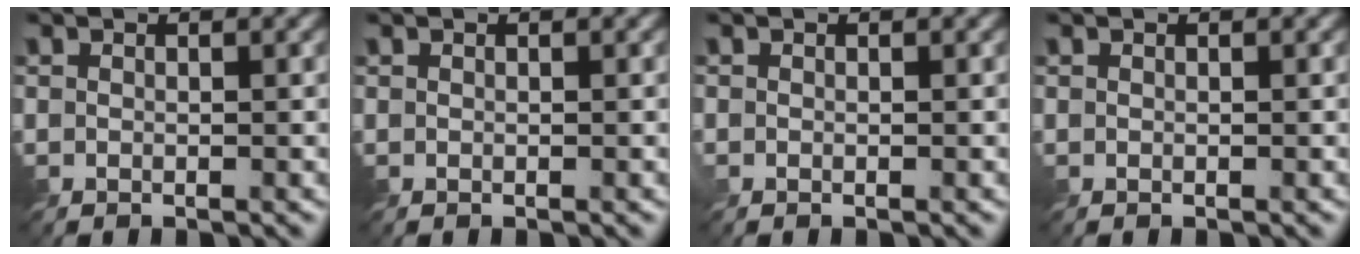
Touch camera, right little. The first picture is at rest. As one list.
[{"total": 0.0}, {"total": 0.0}, {"total": 0.0}]